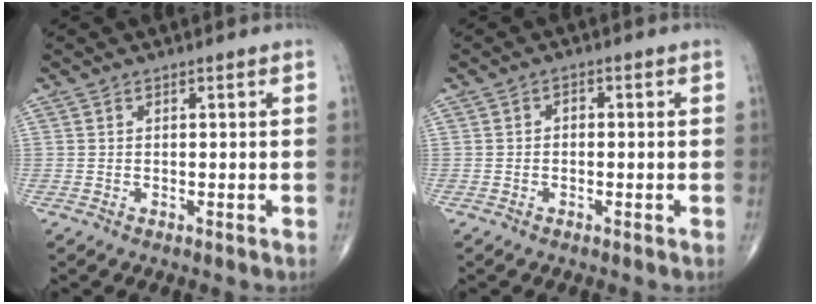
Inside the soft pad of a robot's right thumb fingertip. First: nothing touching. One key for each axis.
{"total": 1.4, "fx": -0.1, "fy": 1.0, "fz": 0.9, "tx": -0.009, "ty": 0.007, "tz": -0.006}